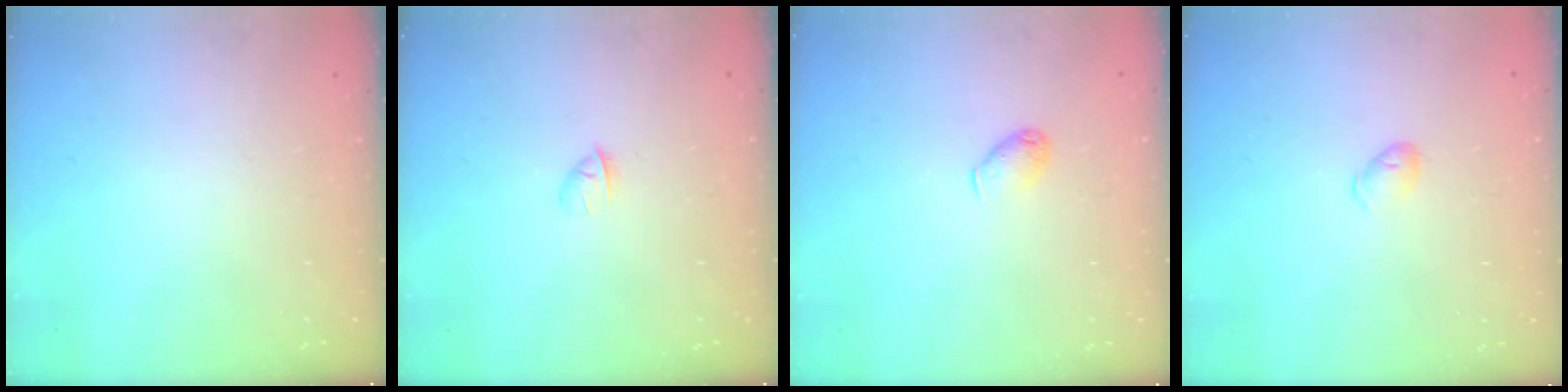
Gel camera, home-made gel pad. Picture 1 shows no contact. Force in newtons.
{"total": 2.4, "press": 2.2, "slide": 0.8}
{"total": 4.4, "press": 4.2, "slide": 1.2}
{"total": 5.4, "press": 5.3, "slide": 0.9}